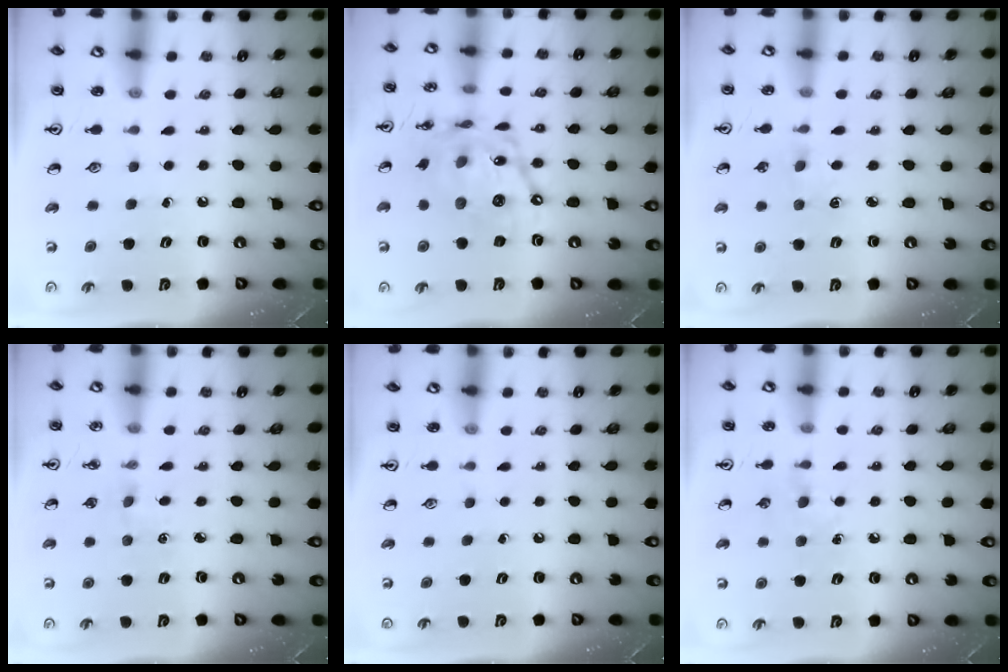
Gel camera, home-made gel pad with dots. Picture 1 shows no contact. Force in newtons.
{"total": 17.3, "press": 17.2, "slide": 1.3}
{"total": 3.6, "press": 3.6, "slide": 0.5}
{"total": 2.0, "press": 2.0, "slide": 0.3}
{"total": 0.0}
{"total": 7.3, "press": 7.2, "slide": 1.0}